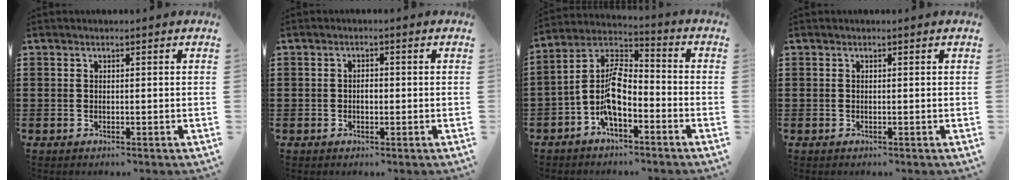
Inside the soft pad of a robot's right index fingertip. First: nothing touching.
{"total": 1.4, "force": [-0.3, 0.7, 1.2], "torque": [-0.024, 0.001, -0.005]}
{"total": 8.7, "force": [-4.0, 3.6, 6.9], "torque": [-0.168, -0.013, -0.084]}
{"total": 0.0}